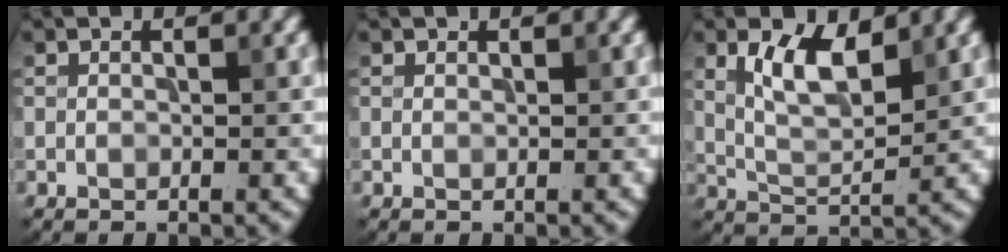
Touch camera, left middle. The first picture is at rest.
{"total": 0.0}
{"total": 4.5, "force": [2.0, 1.8, 3.7], "torque": [-0.075, 0.001, 0.037]}